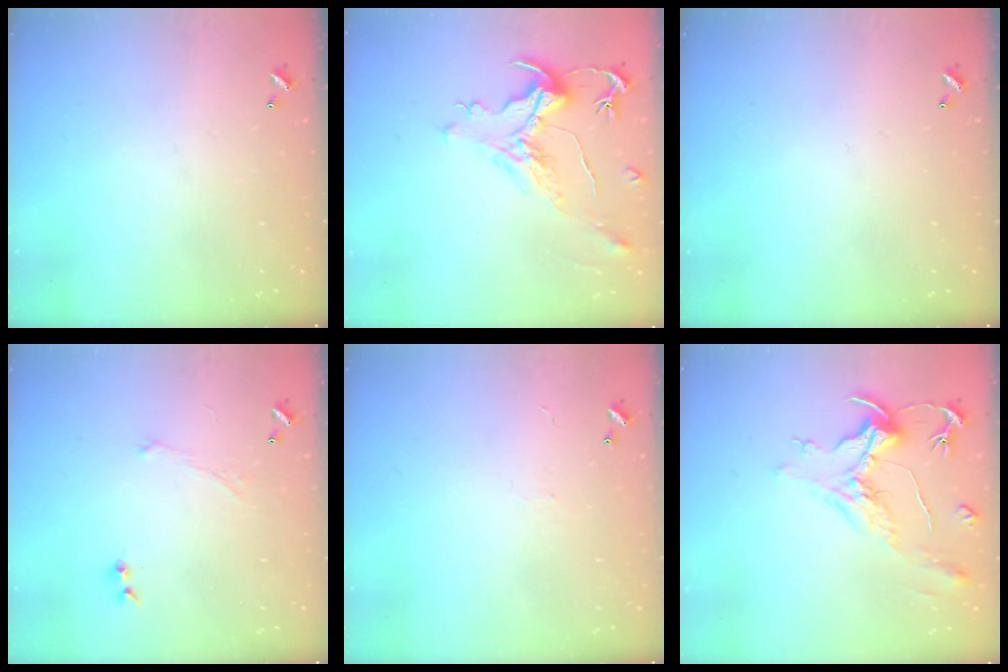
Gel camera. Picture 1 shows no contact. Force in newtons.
{"total": 1.2, "press": 0.7, "slide": 1.0}
{"total": 0.0}
{"total": 2.4, "press": 2.2, "slide": 0.9}
{"total": 0.0}
{"total": 2.2, "press": 1.7, "slide": 1.4}